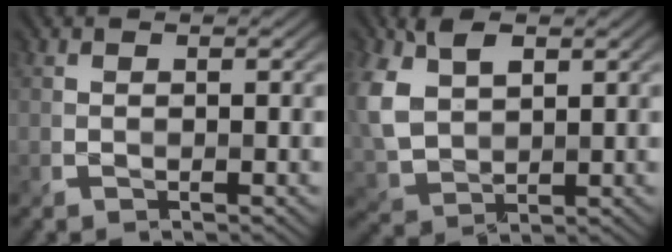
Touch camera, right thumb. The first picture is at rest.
{"total": 8.2, "force": [2.7, 5.2, 5.7], "torque": [-0.155, -0.001, 0.055]}